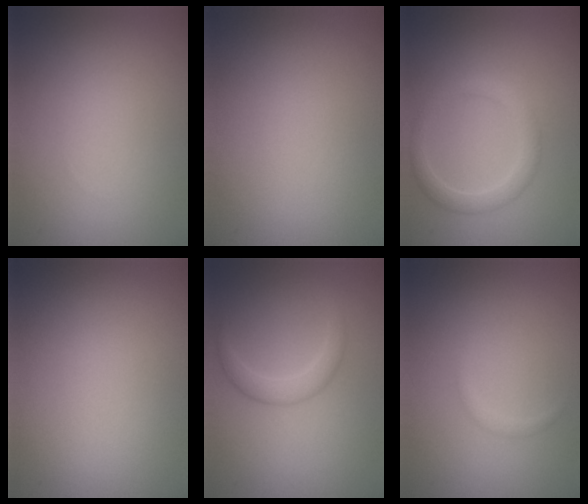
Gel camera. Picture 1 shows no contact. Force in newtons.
{"total": 0.0}
{"total": 2.2, "press": 2.2, "slide": 0.1}
{"total": 0.0}
{"total": 1.9, "press": 1.9, "slide": 0.2}
{"total": 0.6, "press": 0.5, "slide": 0.1}